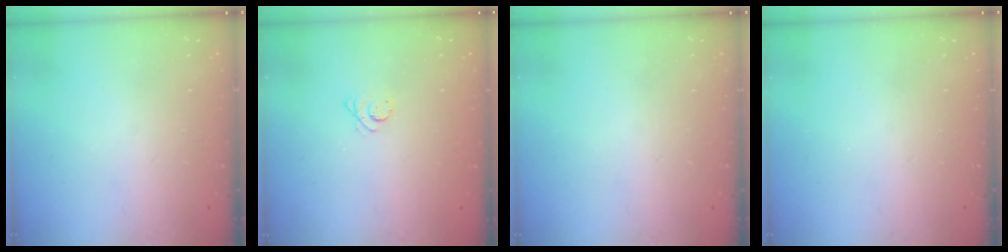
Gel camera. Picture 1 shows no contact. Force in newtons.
{"total": 2.8, "press": 2.7, "slide": 0.3}
{"total": 0.0}
{"total": 0.0}